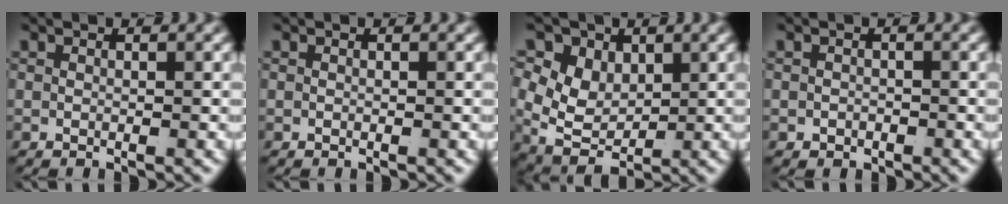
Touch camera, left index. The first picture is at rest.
{"total": 0.0}
{"total": 9.5, "force": [0.1, 8.0, 5.0], "torque": [-0.123, -0.036, 0.010]}
{"total": 1.1, "force": [-0.7, 0.8, 0.1], "torque": [-0.004, -0.014, -0.004]}